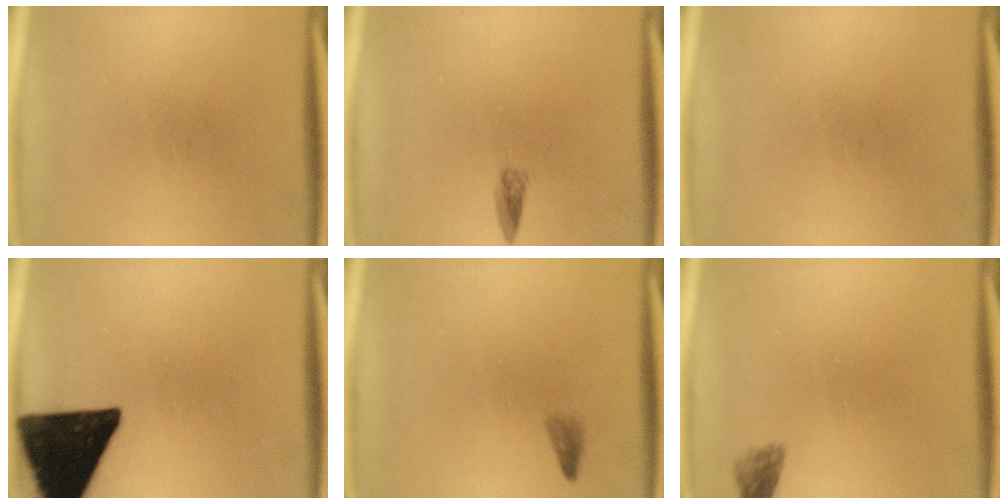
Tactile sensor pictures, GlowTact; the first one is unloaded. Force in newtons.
{"total": 1.3}
{"total": 0.0}
{"total": 17.6}
{"total": 0.9}
{"total": 1.7}